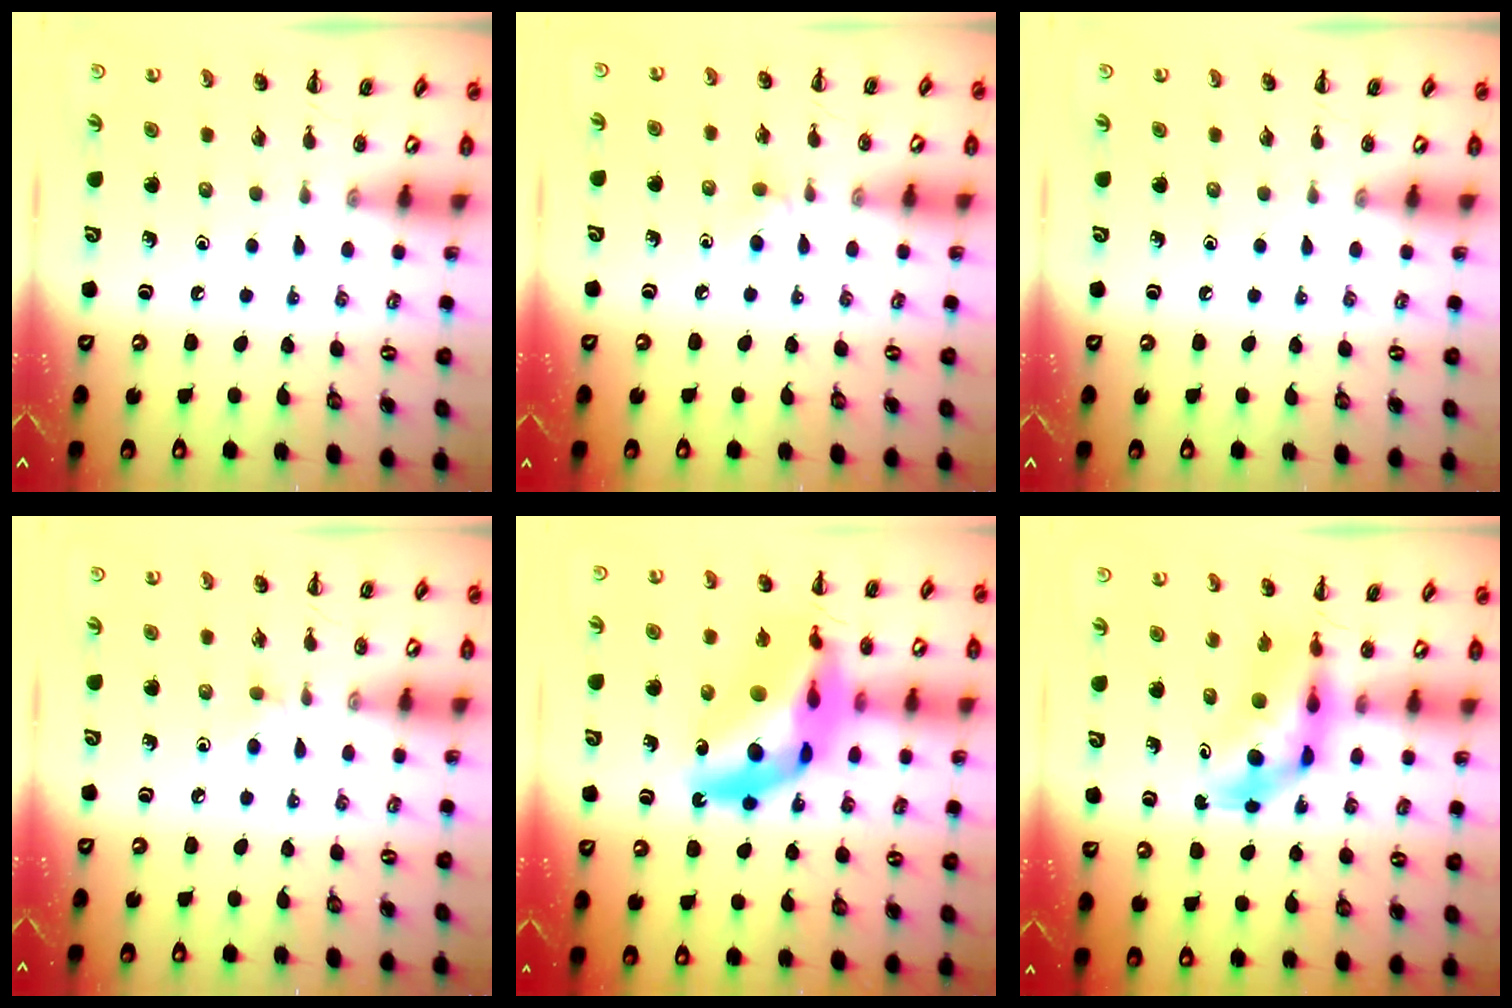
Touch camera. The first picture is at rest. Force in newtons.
{"total": 4.6, "press": 4.3, "slide": 1.6}
{"total": 0.0}
{"total": 3.8, "press": 3.5, "slide": 1.5}
{"total": 19.5, "press": 18.8, "slide": 5.0}
{"total": 6.3, "press": 6.1, "slide": 1.4}